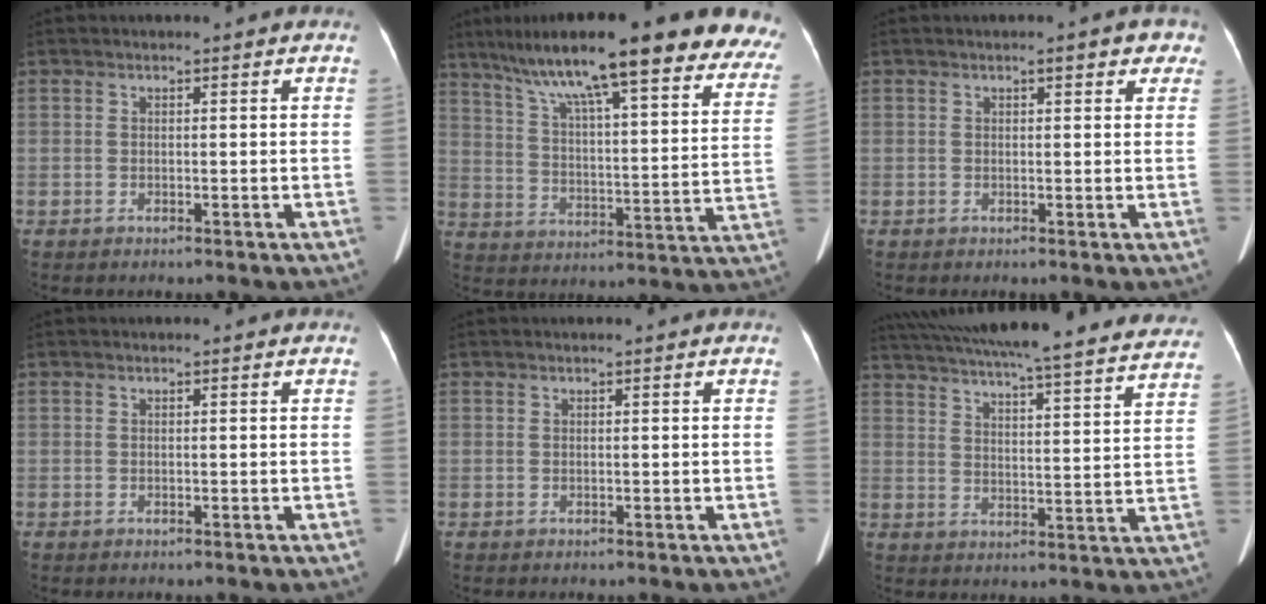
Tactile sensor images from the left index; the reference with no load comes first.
{"total": 30.3, "force": [24.0, 4.2, 18.1], "torque": [-0.236, -0.004, 0.316]}
{"total": 3.5, "force": [2.1, 1.4, 2.5], "torque": [-0.015, 0.013, 0.018]}
{"total": 0.0}
{"total": 0.0}
{"total": 34.3, "force": [30.9, 3.6, 14.5], "torque": [-0.248, -0.043, 0.388]}